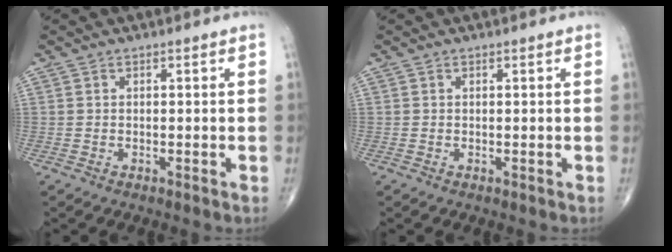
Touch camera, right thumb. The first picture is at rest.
{"total": 0.0}